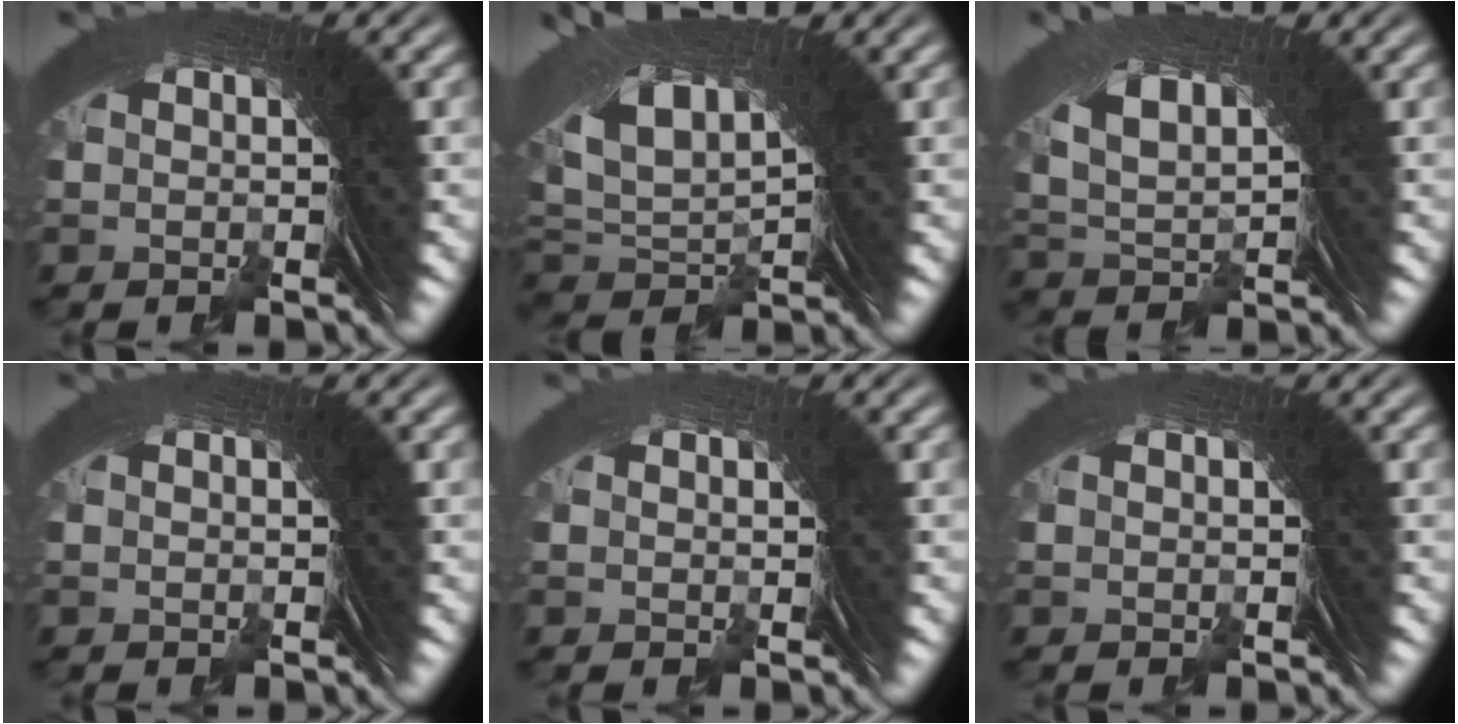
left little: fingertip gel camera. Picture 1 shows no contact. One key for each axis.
{"total": 8.2, "fx": 3.8, "fy": 4.5, "fz": 5.6, "tx": -0.142, "ty": -0.018, "tz": 0.079}
{"total": 7.3, "fx": 3.7, "fy": 4.3, "fz": 4.6, "tx": -0.105, "ty": -0.001, "tz": 0.065}
{"total": 0.0}
{"total": 1.0, "fx": -0.2, "fy": -0.4, "fz": -0.9, "tx": 0.018, "ty": 0.003, "tz": -0.003}
{"total": 0.0}